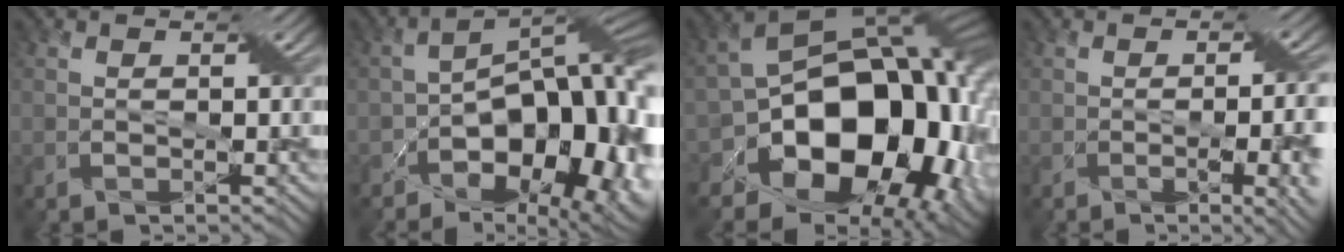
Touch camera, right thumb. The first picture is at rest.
{"total": 20.4, "force": [-7.4, 11.6, 15.1], "torque": [-0.177, -0.007, -0.088]}
{"total": 18.7, "force": [-4.6, 12.9, 12.7], "torque": [-0.183, -0.022, -0.071]}
{"total": 8.2, "force": [-1.9, 2.7, 7.4], "torque": [-0.087, -0.007, -0.017]}